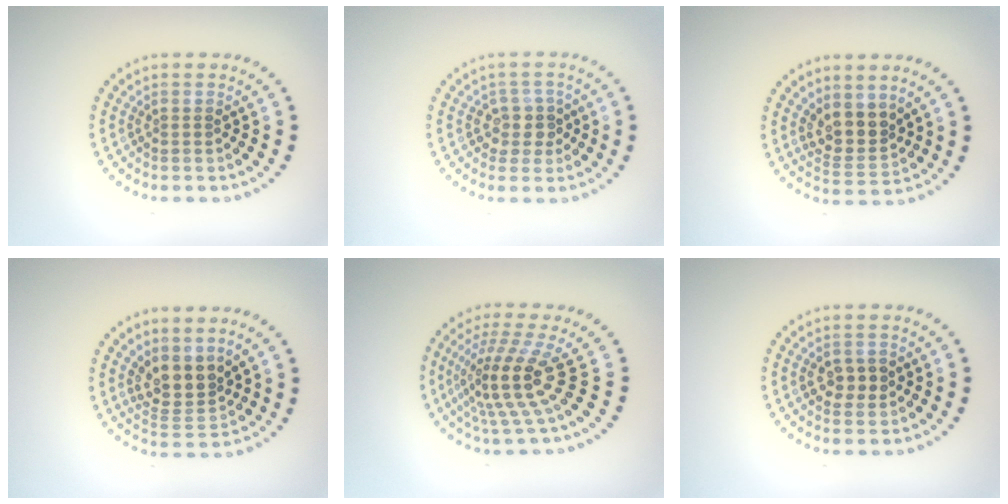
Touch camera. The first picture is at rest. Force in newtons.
{"total": 2.3, "press": 2.0, "slide": 1.1}
{"total": 3.2, "press": 2.6, "slide": 1.9}
{"total": 3.5, "press": 2.7, "slide": 2.2}
{"total": 5.0, "press": 3.6, "slide": 3.4}
{"total": 2.4, "press": 2.3, "slide": 0.3}